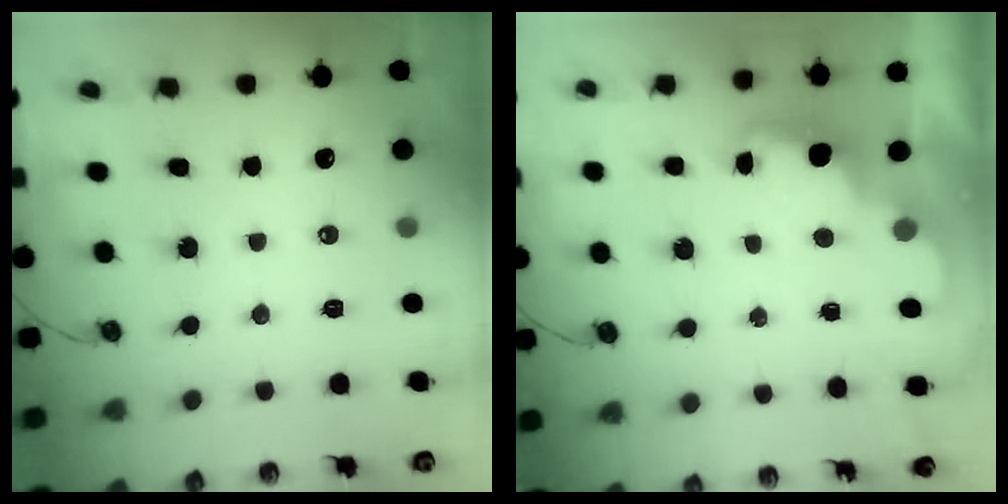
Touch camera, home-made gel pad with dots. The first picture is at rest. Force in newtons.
{"total": 2.5, "press": 2.5, "slide": 0.6}